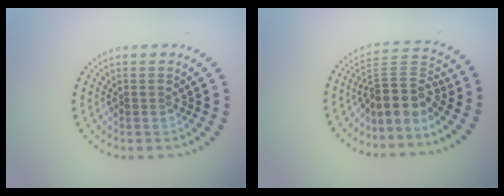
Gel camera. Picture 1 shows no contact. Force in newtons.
{"total": 4.2, "press": 3.1, "slide": 2.8}